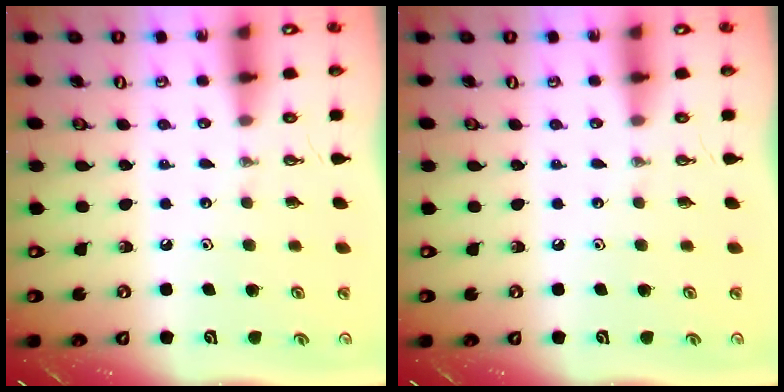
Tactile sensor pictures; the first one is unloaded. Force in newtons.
{"total": 0.0}